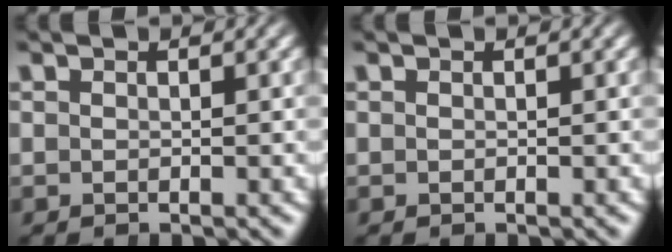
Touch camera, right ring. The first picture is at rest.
{"total": 0.0}